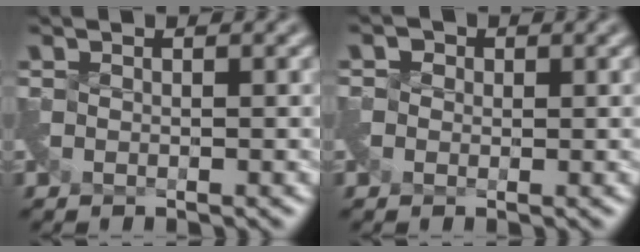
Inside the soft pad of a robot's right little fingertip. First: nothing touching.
{"total": 1.2, "force": [-0.6, 0.9, -0.6], "torque": [0.011, -0.004, -0.010]}